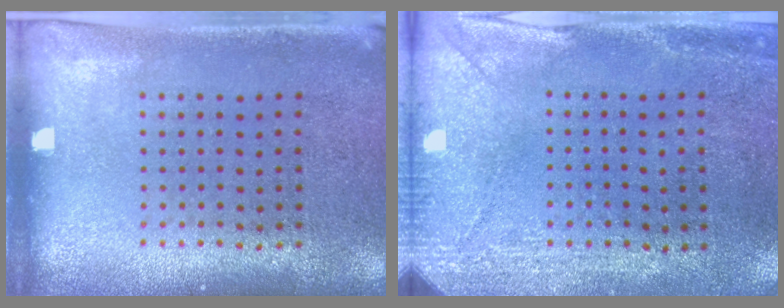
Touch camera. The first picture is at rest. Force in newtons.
{"total": 2.9, "press": 2.3, "slide": 1.8}